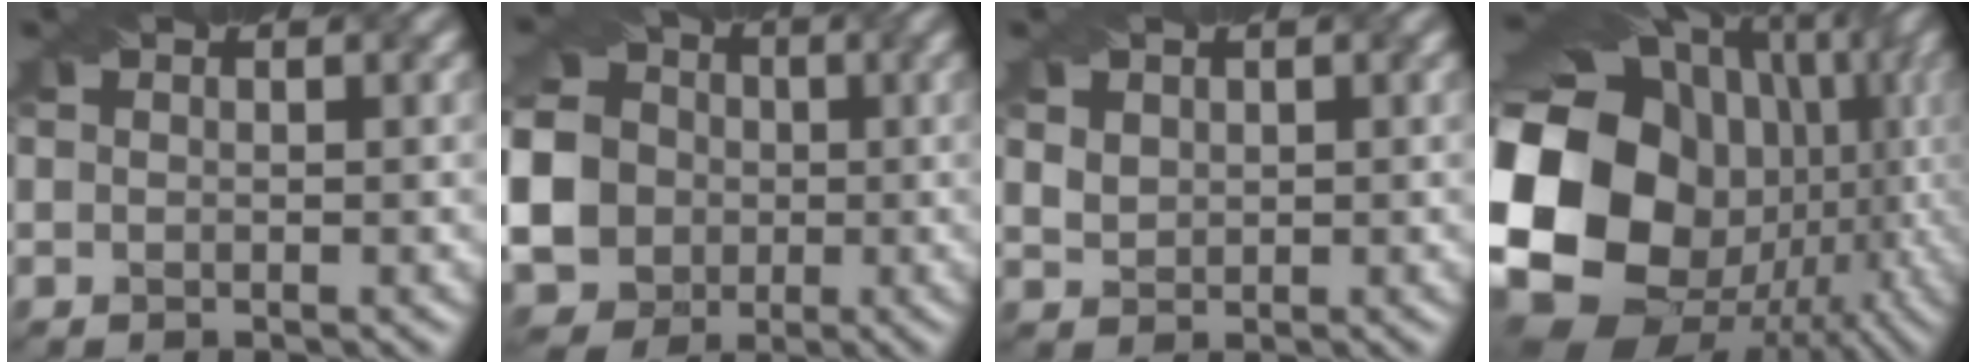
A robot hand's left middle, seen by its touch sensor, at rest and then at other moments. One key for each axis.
{"total": 15.9, "fx": -1.3, "fy": 14.7, "fz": 5.8, "tx": -0.172, "ty": 0.009, "tz": -0.051}
{"total": 3.1, "fx": 1.8, "fy": 2.2, "fz": 1.3, "tx": -0.046, "ty": 0.010, "tz": 0.040}
{"total": 21.1, "fx": -1.8, "fy": 17.3, "fz": 12.0, "tx": -0.243, "ty": -0.023, "tz": -0.051}